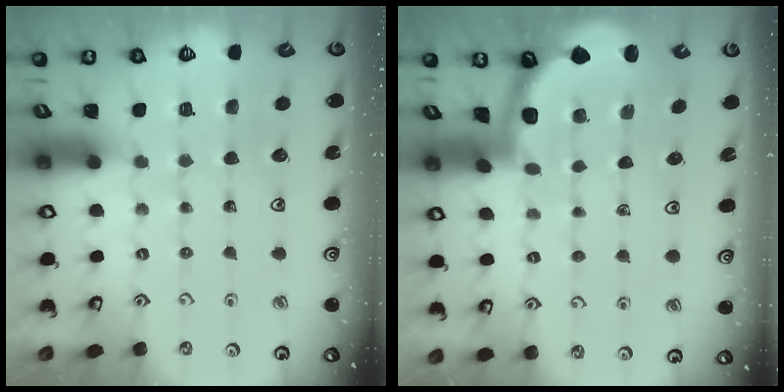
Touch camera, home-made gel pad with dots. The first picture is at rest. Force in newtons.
{"total": 1.8, "press": 1.8, "slide": 0.1}